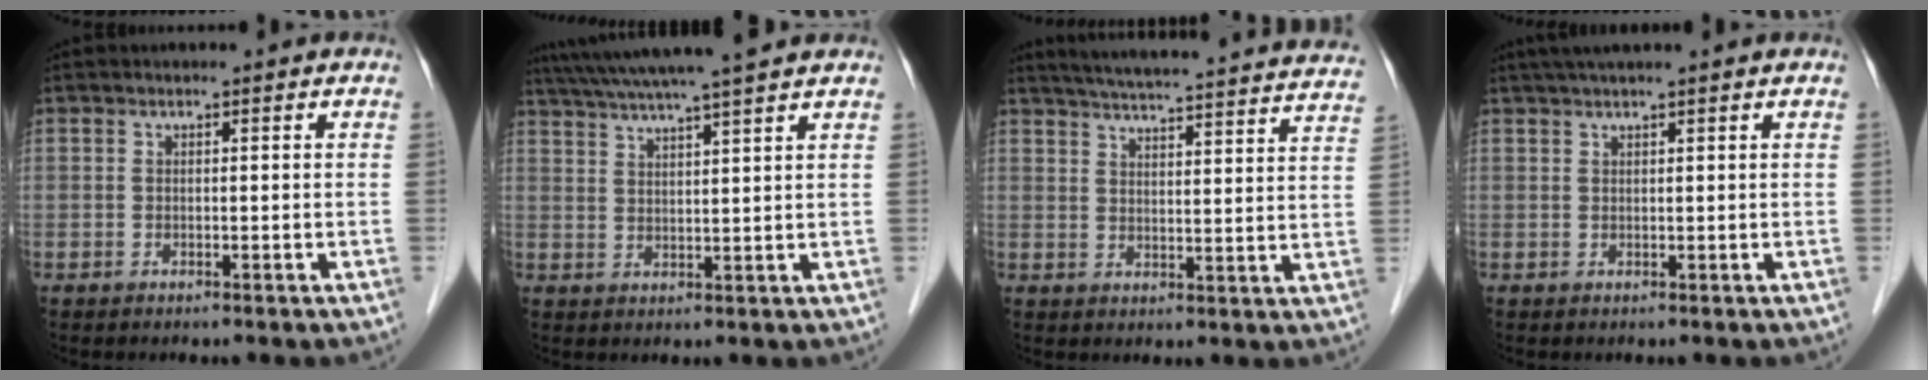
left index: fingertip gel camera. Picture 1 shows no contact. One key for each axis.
{"total": 13.4, "fx": 11.6, "fy": -0.6, "fz": 6.7, "tx": -0.122, "ty": 0.028, "tz": 0.168}
{"total": 29.0, "fx": 27.0, "fy": 1.7, "fz": 10.4, "tx": -0.163, "ty": -0.043, "tz": 0.326}
{"total": 4.8, "fx": 3.9, "fy": -0.5, "fz": 2.8, "tx": -0.042, "ty": 0.032, "tz": 0.064}